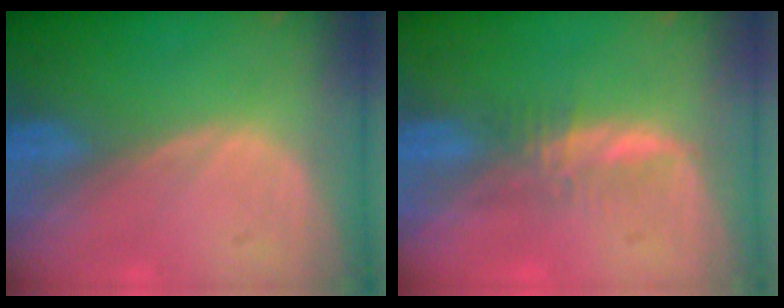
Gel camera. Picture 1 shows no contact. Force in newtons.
{"total": 2.8, "press": 2.7, "slide": 0.5}